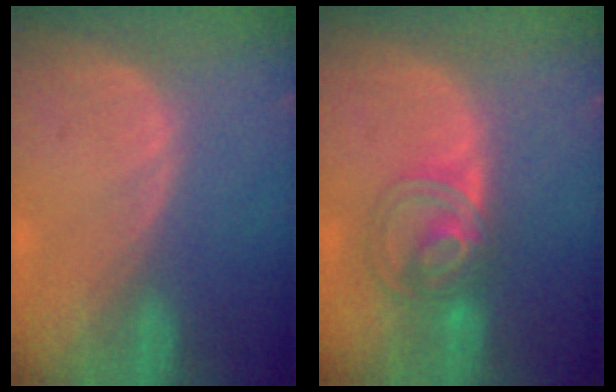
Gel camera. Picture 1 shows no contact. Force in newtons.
{"total": 6.4, "press": 6.3, "slide": 1.6}